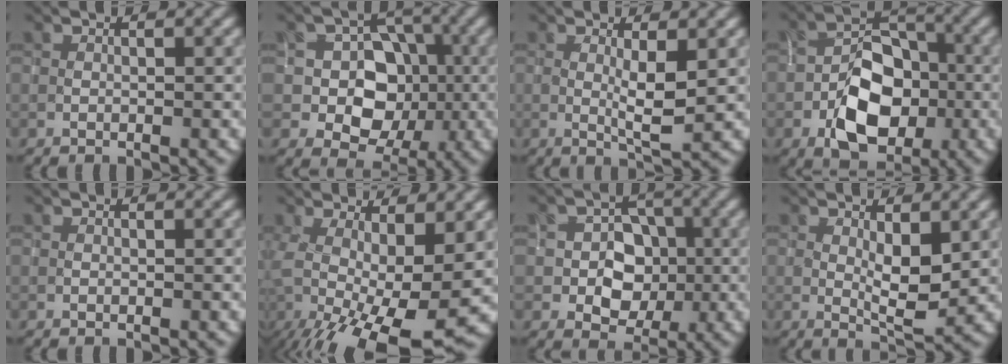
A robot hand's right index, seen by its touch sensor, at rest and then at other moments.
{"total": 8.3, "force": [-0.7, 6.8, 4.6], "torque": [-0.046, 0.019, -0.036]}
{"total": 3.1, "force": [0.4, 0.6, 3.0], "torque": [-0.057, -0.006, 0.010]}
{"total": 8.0, "force": [-2.8, 5.1, 5.4], "torque": [-0.078, 0.001, -0.047]}
{"total": 0.0}
{"total": 13.9, "force": [-3.2, 5.1, 12.5], "torque": [-0.224, -0.031, -0.034]}
{"total": 5.8, "force": [-0.8, 4.7, 3.4], "torque": [-0.019, 0.002, -0.032]}
{"total": 3.9, "force": [0.5, 1.6, 3.5], "torque": [-0.064, -0.007, 0.015]}